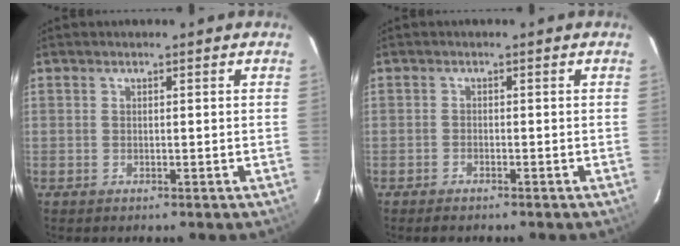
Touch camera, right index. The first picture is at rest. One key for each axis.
{"total": 1.6, "fx": -1.4, "fy": 0.6, "fz": 0.5, "tx": -0.018, "ty": 0.000, "tz": -0.027}